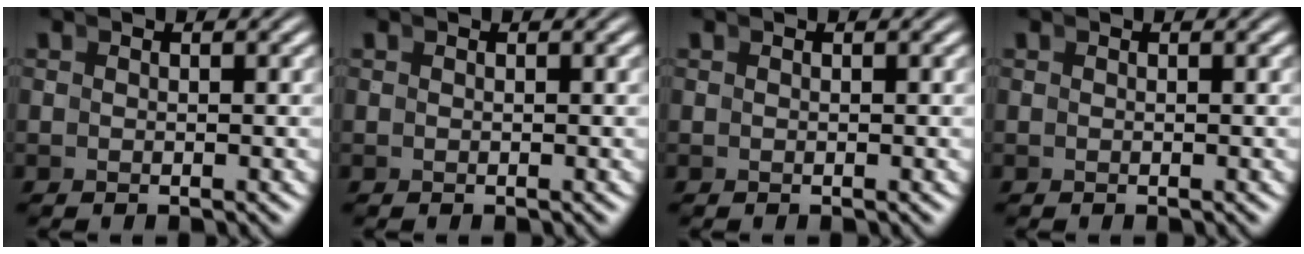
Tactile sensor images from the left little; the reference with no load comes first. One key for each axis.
{"total": 0.0}
{"total": 0.0}
{"total": 0.0}